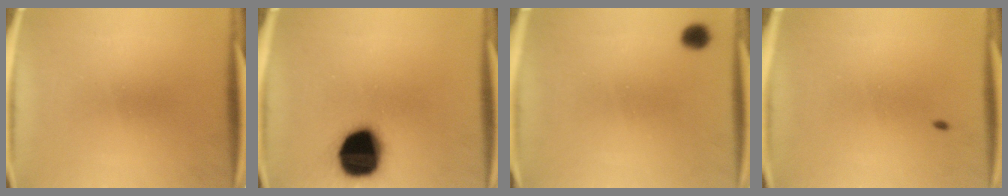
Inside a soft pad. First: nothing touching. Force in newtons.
{"total": 19.8}
{"total": 2.2}
{"total": 0.7}